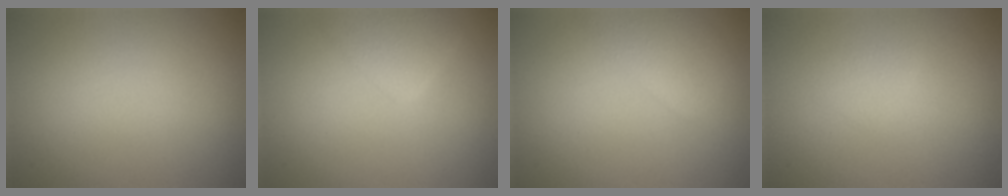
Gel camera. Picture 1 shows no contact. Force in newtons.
{"total": 2.7, "press": 2.7, "slide": 0.1}
{"total": 2.6, "press": 2.6, "slide": 0.1}
{"total": 0.8, "press": 0.8, "slide": 0.0}